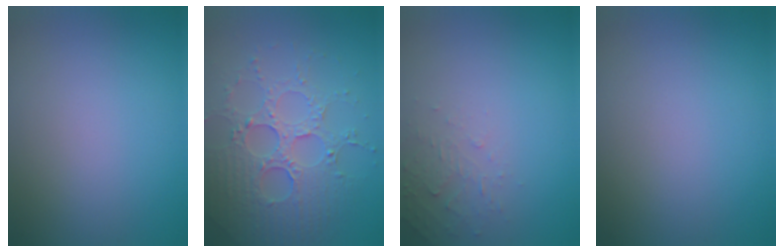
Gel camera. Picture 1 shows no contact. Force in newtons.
{"total": 5.1, "press": 4.6, "slide": 2.2}
{"total": 1.7, "press": 1.7, "slide": 0.2}
{"total": 0.0}